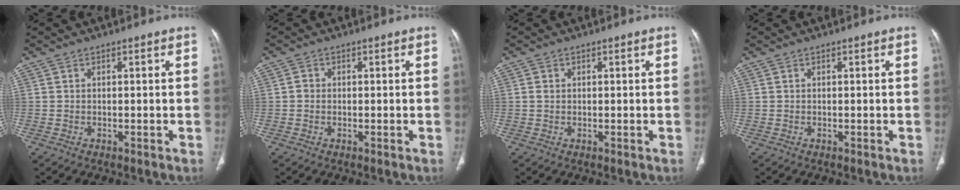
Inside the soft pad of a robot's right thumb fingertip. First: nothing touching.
{"total": 1.1, "force": [-0.1, 1.0, 0.4], "torque": [0.000, 0.004, -0.003]}
{"total": 1.0, "force": [0.2, 0.8, 0.4], "torque": [-0.007, 0.001, 0.005]}
{"total": 0.0}